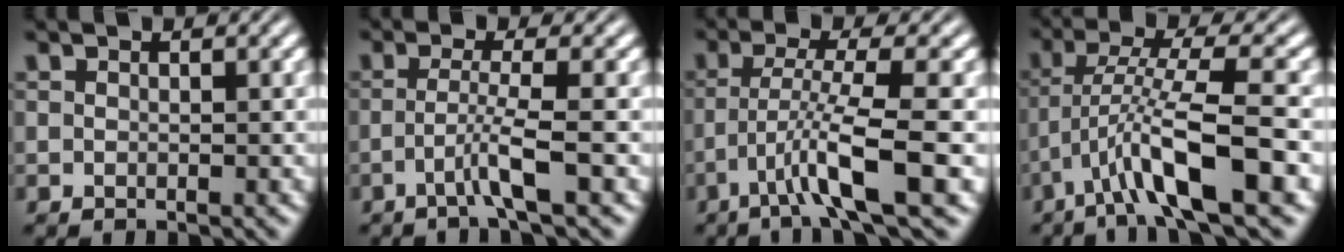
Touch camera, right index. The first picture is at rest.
{"total": 2.9, "force": [-1.4, -1.4, 2.2], "torque": [-0.040, -0.014, -0.017]}
{"total": 5.1, "force": [-1.8, -0.4, 4.7], "torque": [-0.086, -0.015, -0.021]}
{"total": 5.6, "force": [-1.3, 0.6, 5.4], "torque": [-0.108, -0.014, -0.012]}